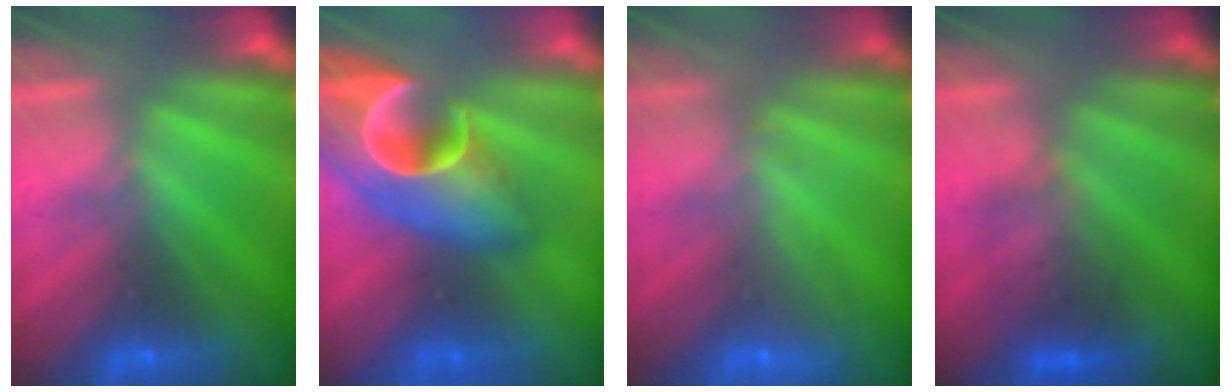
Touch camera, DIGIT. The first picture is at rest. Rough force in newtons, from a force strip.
{"total": 7.9}
{"total": 2.3}
{"total": 2.4}